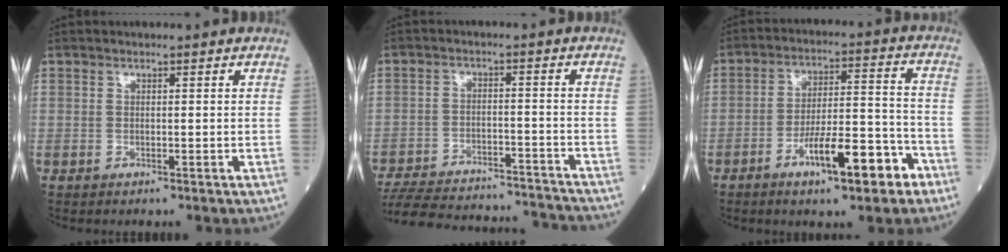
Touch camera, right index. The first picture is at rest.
{"total": 23.5, "force": [-22.0, 3.7, 7.4], "torque": [-0.155, -0.022, -0.305]}
{"total": 11.8, "force": [-6.5, 2.5, 9.5], "torque": [-0.154, 0.015, -0.098]}